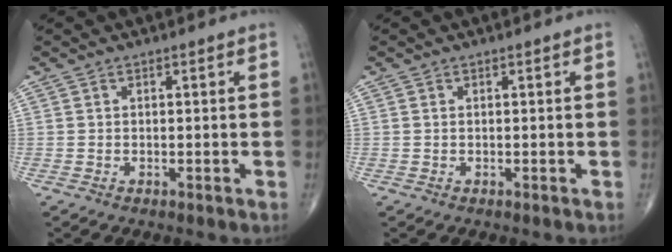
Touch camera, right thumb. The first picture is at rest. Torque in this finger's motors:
{"motor_torque": [-0.21, 0.05, 0.04, 0.16, 0.02]}